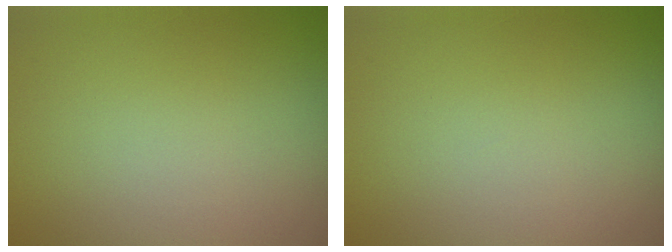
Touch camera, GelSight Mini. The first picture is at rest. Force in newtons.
{"total": 0.0}